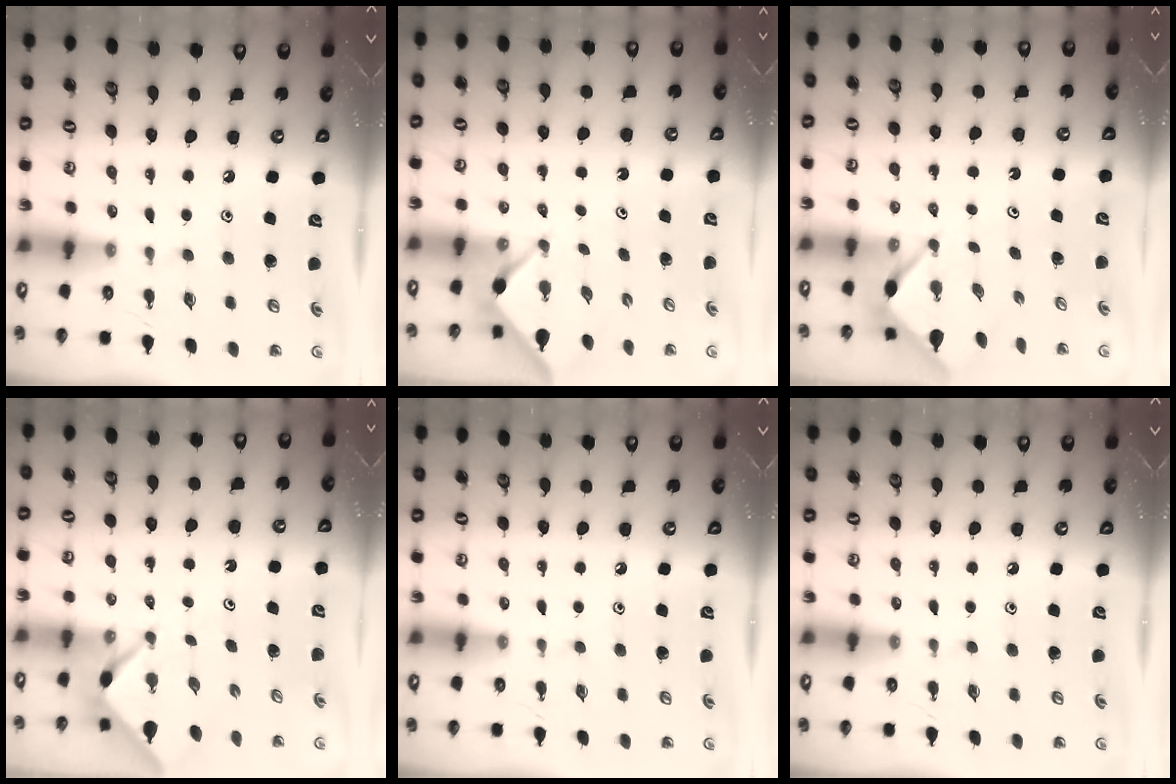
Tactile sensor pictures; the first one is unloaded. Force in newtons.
{"total": 2.9, "press": 2.9, "slide": 0.2}
{"total": 3.1, "press": 3.1, "slide": 0.3}
{"total": 3.4, "press": 3.4, "slide": 0.3}
{"total": 0.0}
{"total": 0.0}